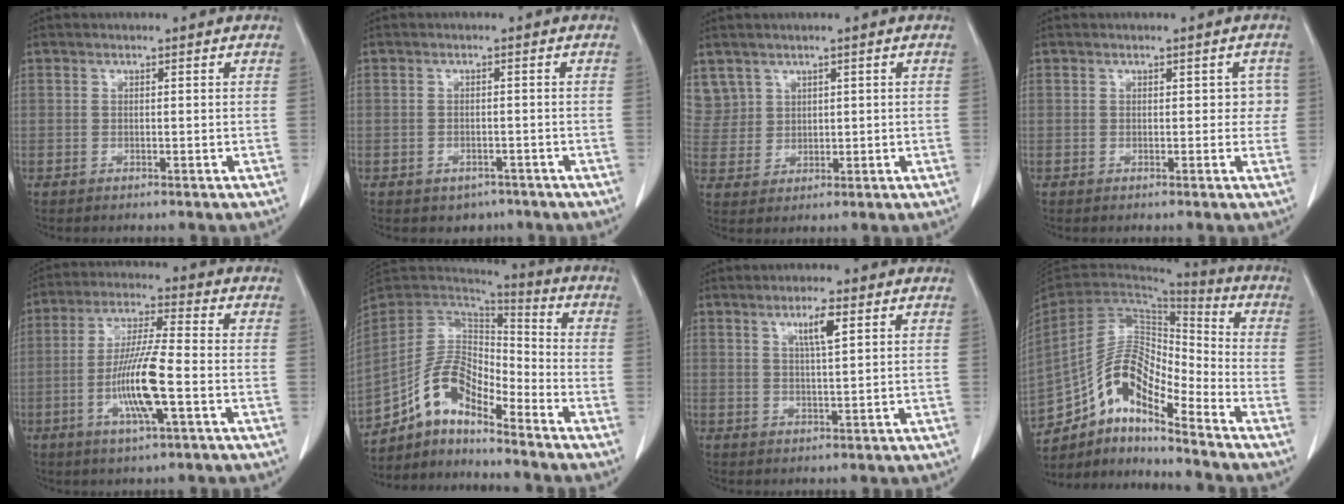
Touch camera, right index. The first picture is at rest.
{"total": 2.8, "force": [-1.9, 1.9, 0.7], "torque": [-0.006, 0.006, -0.018]}
{"total": 5.2, "force": [3.1, 4.3, -0.1], "torque": [0.006, 0.011, 0.069]}
{"total": 2.2, "force": [0.3, 1.6, 1.5], "torque": [-0.003, 0.018, 0.000]}
{"total": 10.9, "force": [-3.0, 0.6, 10.5], "torque": [-0.204, -0.009, -0.059]}
{"total": 10.5, "force": [-8.1, 3.7, 5.6], "torque": [-0.111, 0.045, -0.151]}
{"total": 3.8, "force": [1.8, 0.1, 3.4], "torque": [-0.059, -0.002, 0.032]}
{"total": 13.4, "force": [-9.3, 3.9, 8.8], "torque": [-0.168, 0.038, -0.167]}